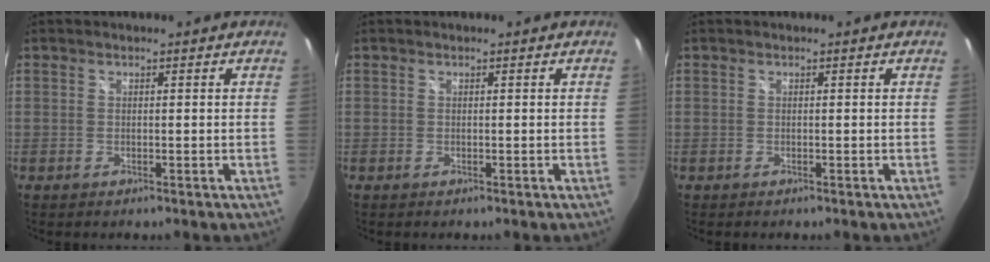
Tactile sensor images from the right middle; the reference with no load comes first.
{"total": 0.0}
{"total": 0.0}